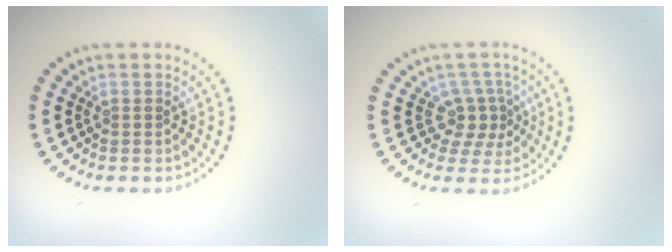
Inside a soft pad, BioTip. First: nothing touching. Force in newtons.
{"total": 2.8, "press": 2.0, "slide": 1.9}